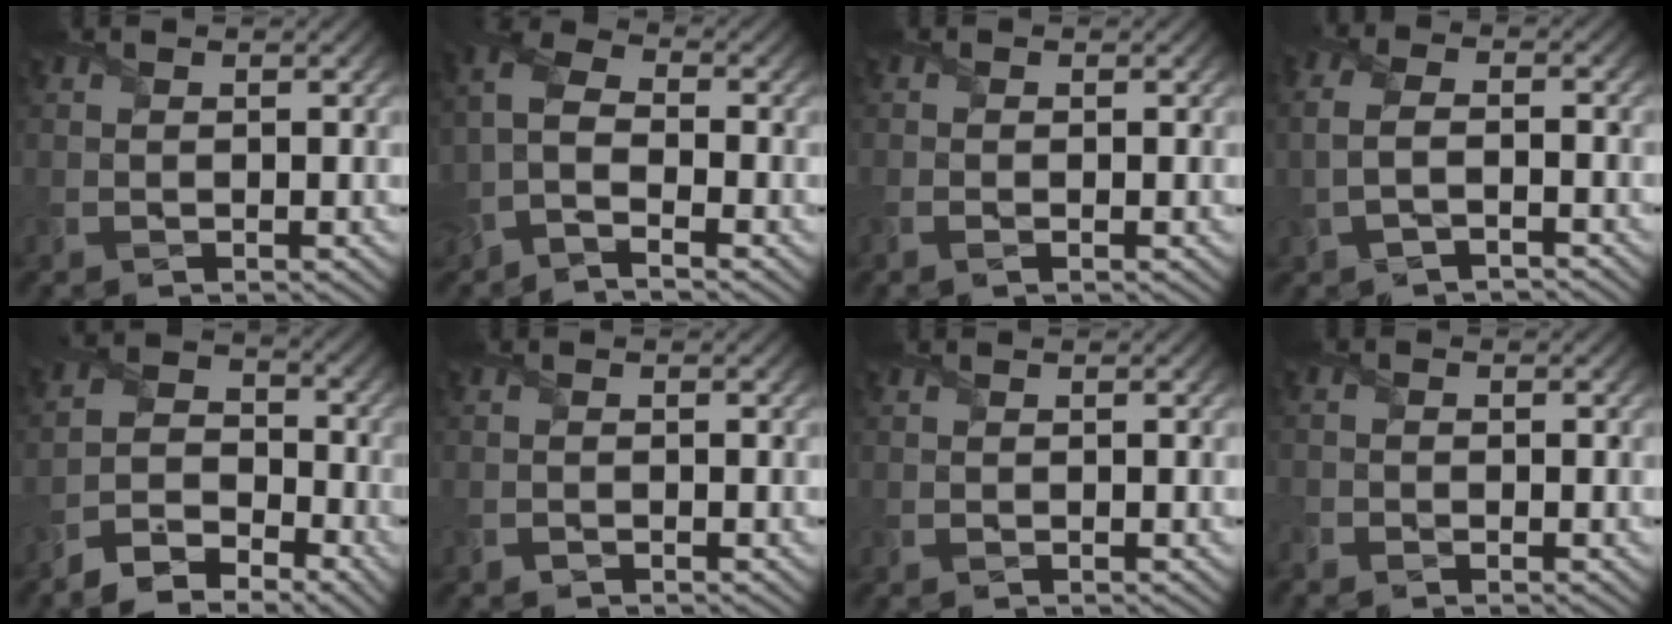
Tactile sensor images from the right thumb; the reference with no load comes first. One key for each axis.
{"total": 5.8, "fx": -2.7, "fy": 2.6, "fz": 4.4, "tx": -0.109, "ty": 0.001, "tz": -0.073}
{"total": 1.1, "fx": -0.4, "fy": 0.5, "fz": 0.9, "tx": -0.020, "ty": -0.002, "tz": -0.007}
{"total": 3.2, "fx": -1.3, "fy": 1.6, "fz": 2.4, "tx": -0.072, "ty": 0.000, "tz": -0.027}
{"total": 6.6, "fx": -4.9, "fy": 3.4, "fz": 2.7, "tx": -0.054, "ty": -0.002, "tz": -0.108}
{"total": 0.5, "fx": -0.5, "fy": 0.1, "fz": 0.0, "tx": 0.001, "ty": -0.002, "tz": -0.011}
{"total": 0.0}
{"total": 1.7, "fx": -1.3, "fy": 1.0, "fz": 0.6, "tx": -0.017, "ty": -0.003, "tz": -0.023}